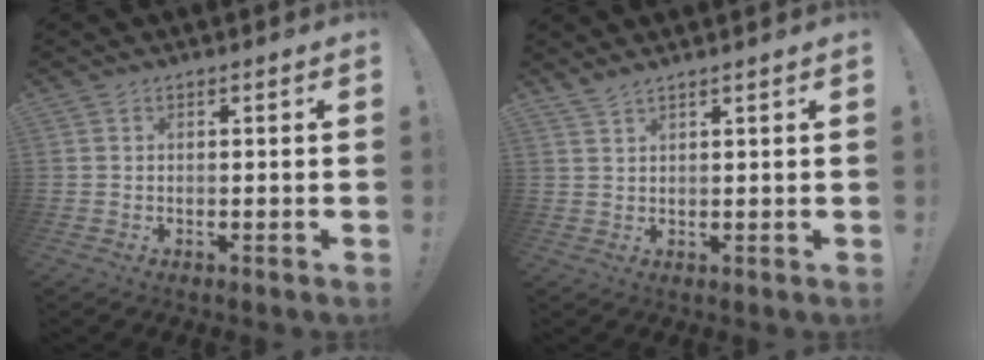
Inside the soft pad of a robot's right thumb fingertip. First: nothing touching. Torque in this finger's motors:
{"motor_torque": [0.00, -0.01, -0.10, 0.18, 0.00]}